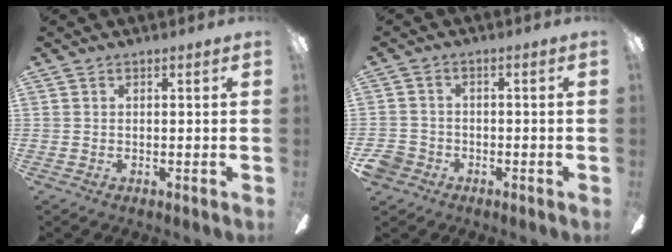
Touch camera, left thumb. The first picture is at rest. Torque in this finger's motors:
{"motor_torque": [-0.43, 0.46, -0.21, 0.21, 0.00]}